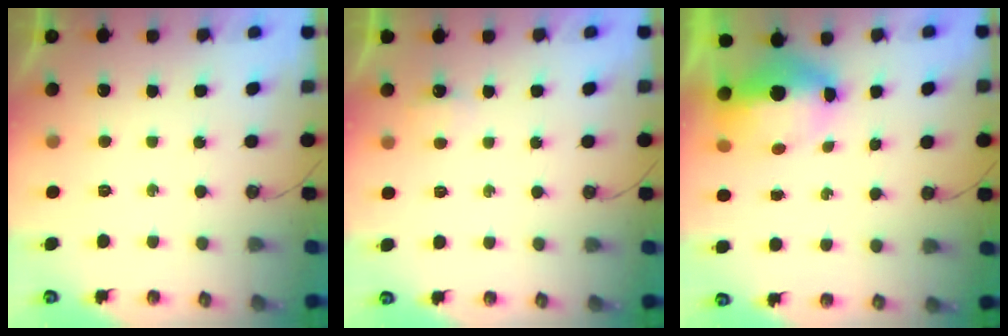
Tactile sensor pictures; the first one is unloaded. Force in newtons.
{"total": 2.5, "press": 2.4, "slide": 0.5}
{"total": 7.4, "press": 7.4, "slide": 0.8}